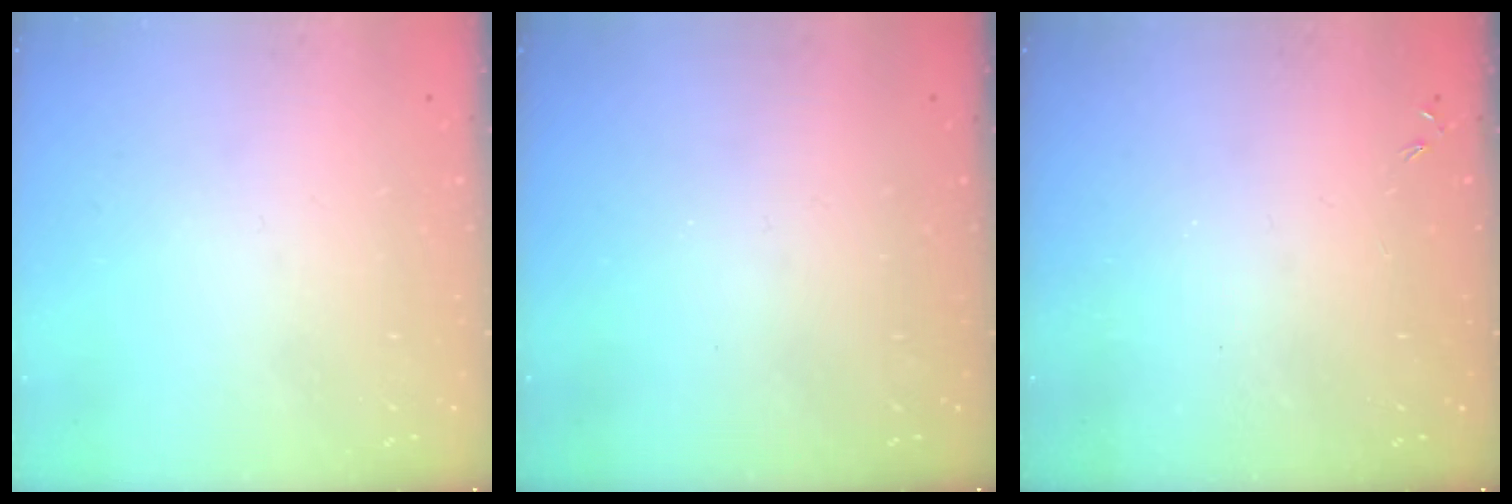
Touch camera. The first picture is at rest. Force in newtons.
{"total": 0.0}
{"total": 0.0}